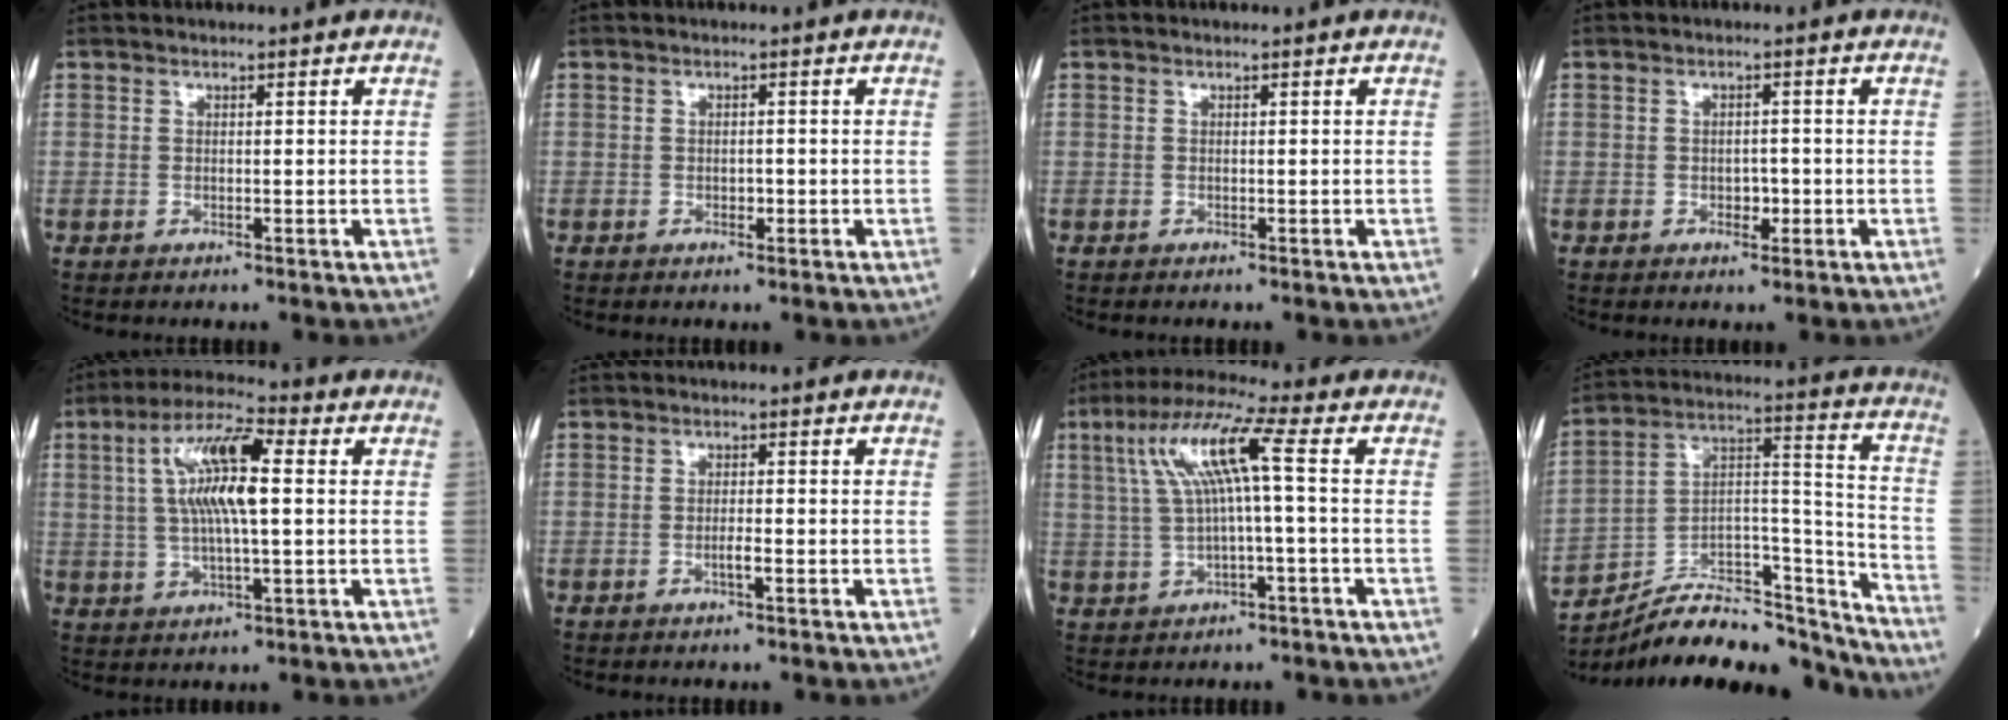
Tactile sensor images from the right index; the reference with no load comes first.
{"total": 1.1, "force": [-0.4, 0.6, 0.8], "torque": [-0.015, 0.000, -0.006]}
{"total": 0.0}
{"total": 2.0, "force": [-0.7, 1.2, 1.4], "torque": [-0.018, 0.002, -0.007]}
{"total": 11.0, "force": [2.0, 2.1, 10.6], "torque": [-0.208, 0.017, 0.035]}
{"total": 1.5, "force": [-0.6, 0.0, 1.4], "torque": [-0.028, -0.001, -0.013]}
{"total": 9.4, "force": [1.5, 0.2, 9.2], "torque": [-0.181, 0.030, 0.031]}
{"total": 21.3, "force": [-19.7, 3.8, 7.2], "torque": [-0.104, 0.042, -0.321]}